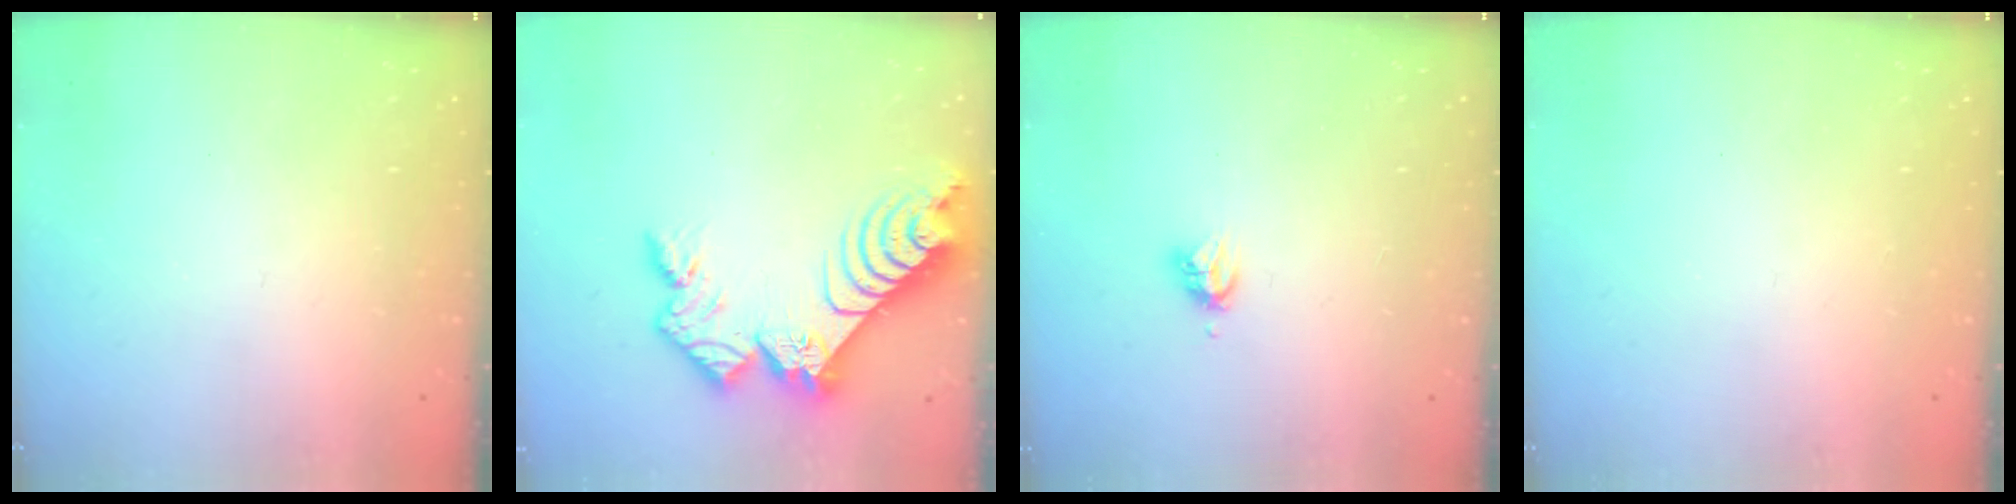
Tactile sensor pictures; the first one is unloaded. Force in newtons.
{"total": 13.3, "press": 13.2, "slide": 1.2}
{"total": 3.6, "press": 3.6, "slide": 0.5}
{"total": 0.0}